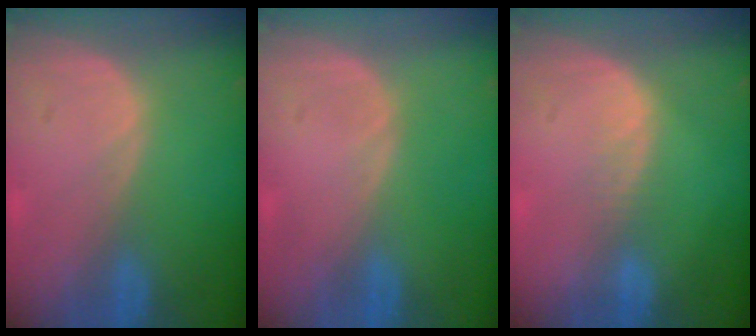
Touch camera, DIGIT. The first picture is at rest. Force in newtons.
{"total": 0.0}
{"total": 1.6, "press": 1.6, "slide": 0.1}